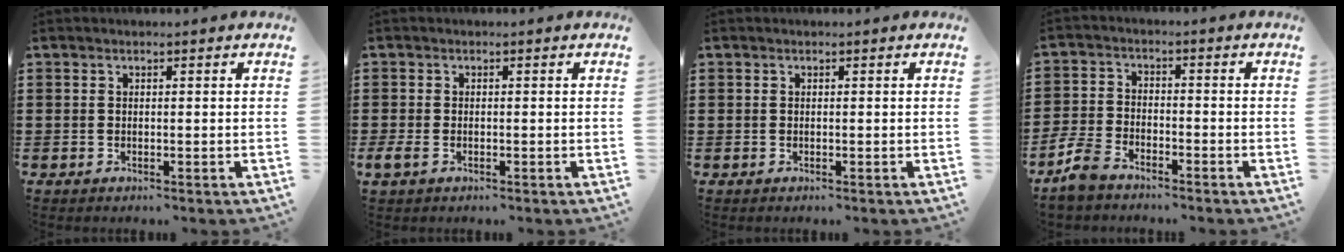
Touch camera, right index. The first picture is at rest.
{"total": 1.0, "force": [-0.5, 0.6, 0.6], "torque": [-0.022, -0.004, -0.012]}
{"total": 0.0}
{"total": 4.6, "force": [-4.0, 1.5, 1.9], "torque": [-0.063, -0.001, -0.084]}